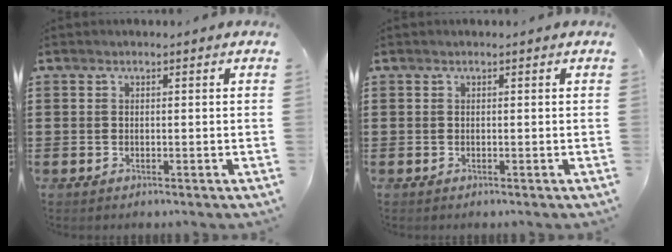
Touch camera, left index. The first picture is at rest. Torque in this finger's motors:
{"motor_torque": [0.00, 0.01, 0.00, 0.00]}